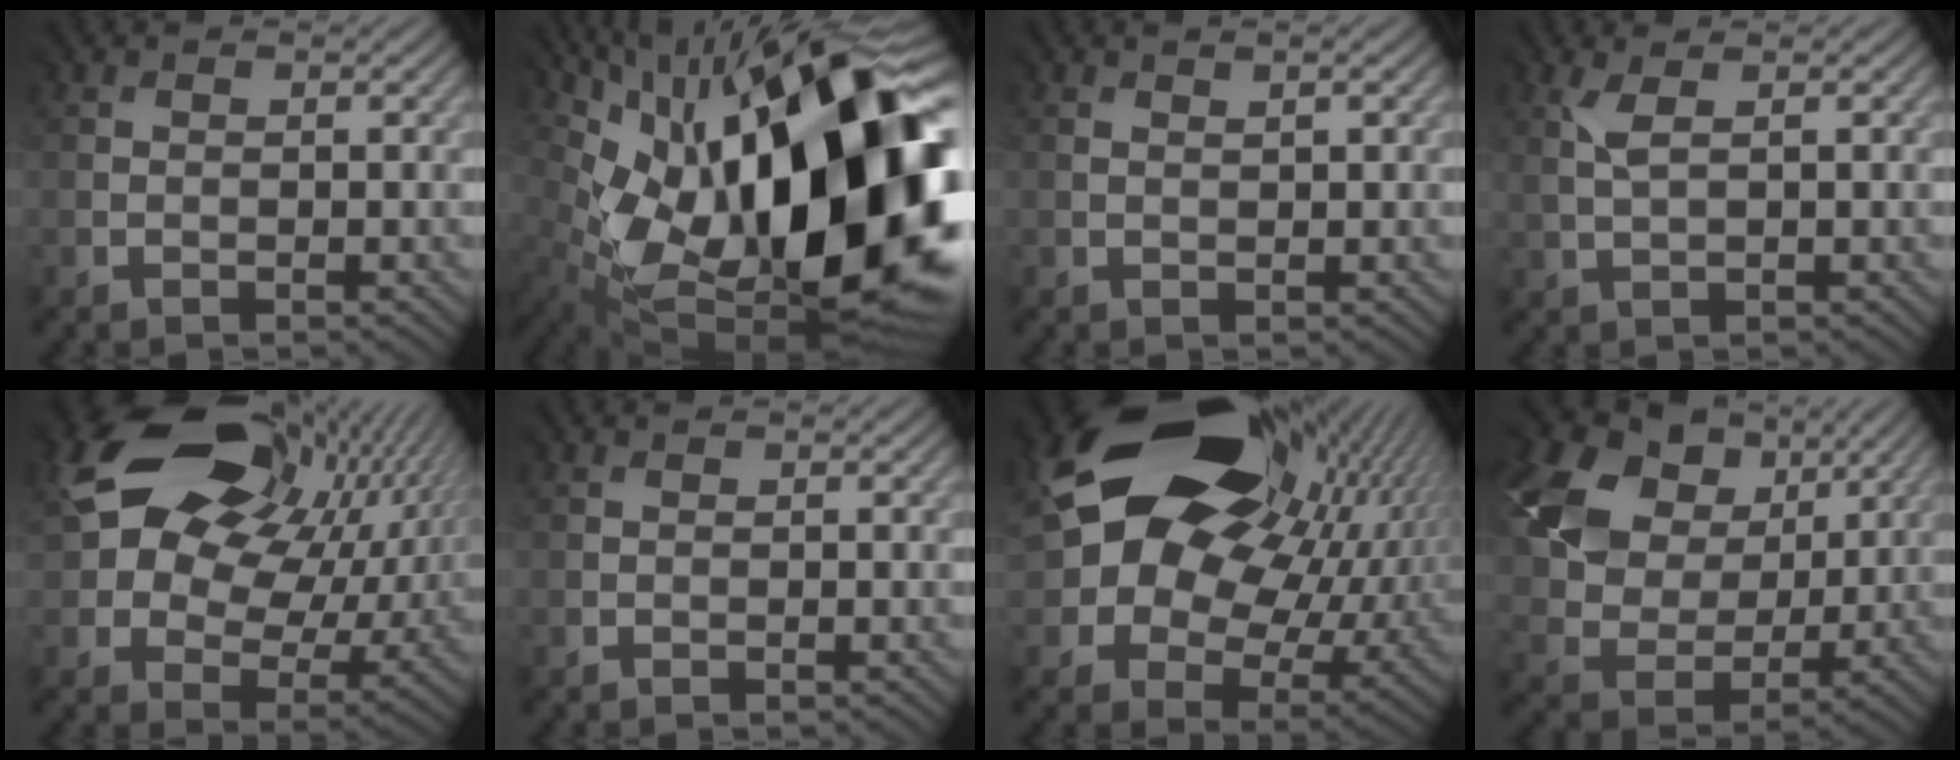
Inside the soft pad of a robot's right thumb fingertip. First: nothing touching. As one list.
[{"total": 20.9, "force": [1.8, 9.0, 18.8], "torque": [-0.341, -0.008, 0.034]}, {"total": 0.7, "force": [0.6, -0.2, 0.3], "torque": [-0.010, 0.001, 0.017]}, {"total": 1.7, "force": [1.0, 0.0, 1.4], "torque": [-0.046, 0.003, 0.026]}, {"total": 16.3, "force": [5.4, 10.6, 11.1], "torque": [-0.219, 0.014, 0.100]}, {"total": 0.0}, {"total": 18.9, "force": [5.7, 12.9, 12.5], "torque": [-0.229, 0.011, 0.103]}, {"total": 15.1, "force": [6.5, 10.6, 8.6], "torque": [-0.218, 0.027, 0.127]}]